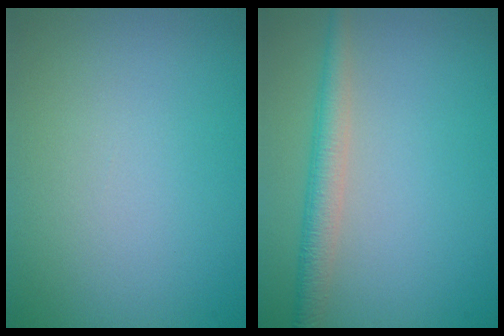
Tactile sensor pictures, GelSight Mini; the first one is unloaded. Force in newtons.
{"total": 3.0, "press": 3.0, "slide": 0.1}